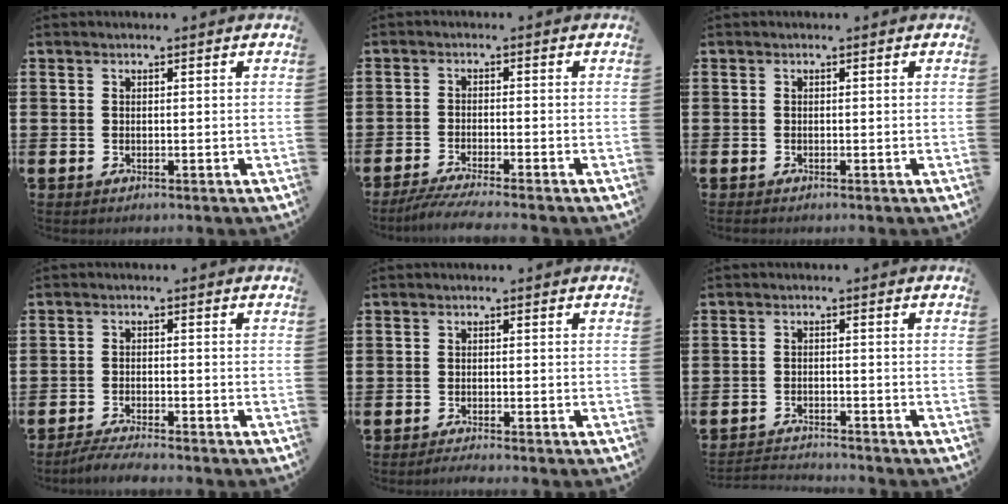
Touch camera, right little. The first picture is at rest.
{"total": 3.2, "force": [-2.6, -0.2, 1.8], "torque": [-0.027, -0.005, -0.047]}
{"total": 0.0}
{"total": 2.7, "force": [-2.5, -0.1, 0.8], "torque": [-0.013, 0.002, -0.049]}
{"total": 1.0, "force": [-0.9, -0.1, 0.4], "torque": [-0.007, -0.001, -0.017]}
{"total": 2.2, "force": [-2.2, -0.1, -0.2], "torque": [-0.003, 0.002, -0.048]}